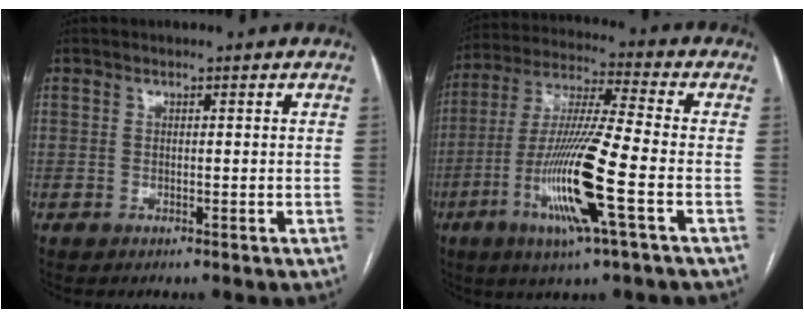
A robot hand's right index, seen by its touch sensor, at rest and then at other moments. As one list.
[{"total": 15.3, "force": [-5.2, -0.1, 14.4], "torque": [-0.291, -0.015, -0.100]}]